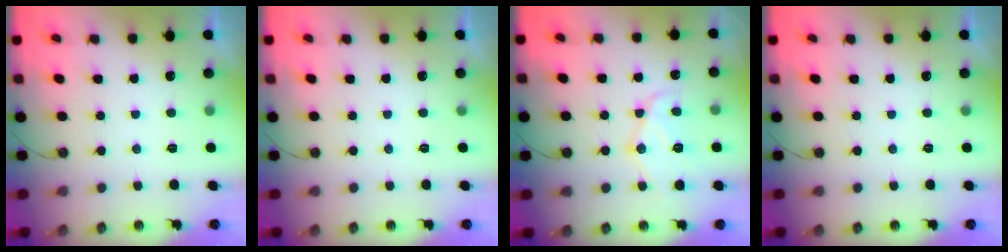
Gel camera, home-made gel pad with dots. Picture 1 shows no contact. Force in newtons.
{"total": 0.0}
{"total": 12.4, "press": 12.4, "slide": 1.1}
{"total": 0.0}